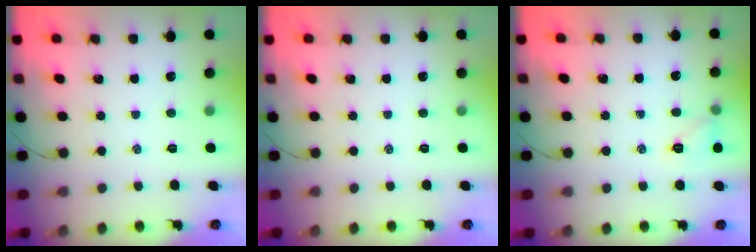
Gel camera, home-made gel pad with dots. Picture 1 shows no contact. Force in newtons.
{"total": 0.0}
{"total": 7.0, "press": 6.9, "slide": 1.1}